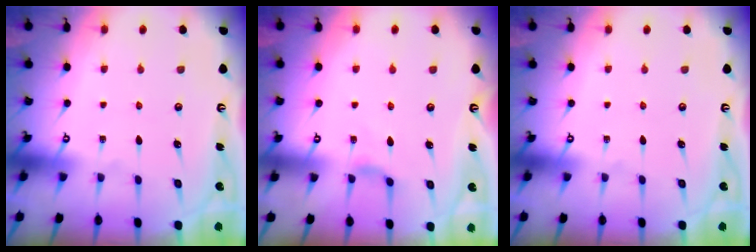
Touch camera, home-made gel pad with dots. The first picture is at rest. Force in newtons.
{"total": 2.9, "press": 2.9, "slide": 0.5}
{"total": 0.0}